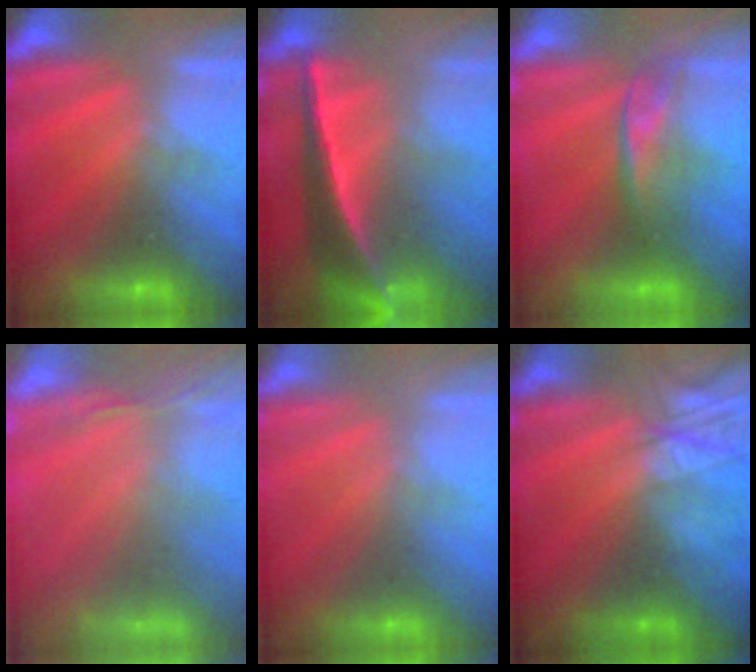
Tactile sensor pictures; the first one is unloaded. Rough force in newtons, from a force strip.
{"total": 7.6}
{"total": 2.2}
{"total": 10.1}
{"total": 2.4}
{"total": 2.3}